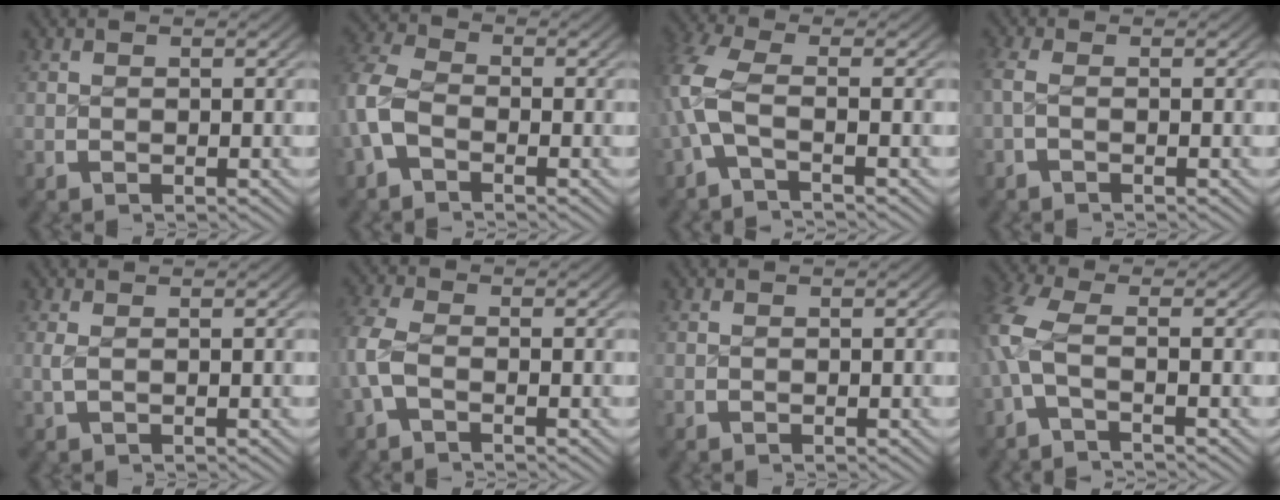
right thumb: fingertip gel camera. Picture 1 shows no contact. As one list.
[{"total": 5.3, "force": [-0.7, 4.2, 3.1], "torque": [-0.082, -0.015, -0.015]}, {"total": 5.4, "force": [-0.6, 3.0, 4.4], "torque": [-0.132, -0.015, -0.007]}, {"total": 1.7, "force": [-0.4, 0.7, 1.4], "torque": [-0.042, -0.004, -0.006]}, {"total": 1.1, "force": [0.2, 0.4, 1.0], "torque": [-0.032, -0.005, 0.009]}, {"total": 4.1, "force": [-0.6, 3.0, 2.7], "torque": [-0.085, -0.010, -0.010]}, {"total": 0.0}, {"total": 4.3, "force": [-0.5, 2.2, 3.6], "torque": [-0.112, -0.013, -0.005]}]